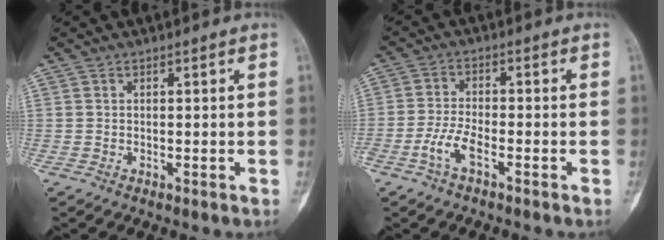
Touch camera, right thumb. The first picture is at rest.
{"total": 4.7, "force": [-2.5, 1.6, 3.6], "torque": [-0.083, 0.016, -0.051]}